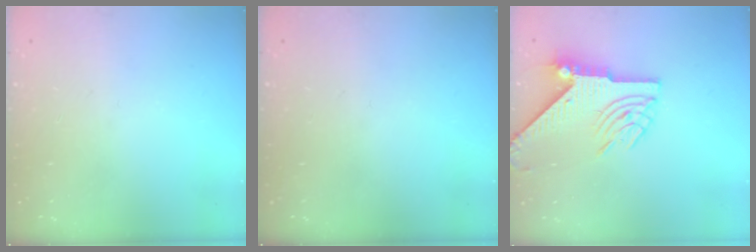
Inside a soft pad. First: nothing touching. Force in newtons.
{"total": 0.0}
{"total": 8.8, "press": 8.7, "slide": 1.3}